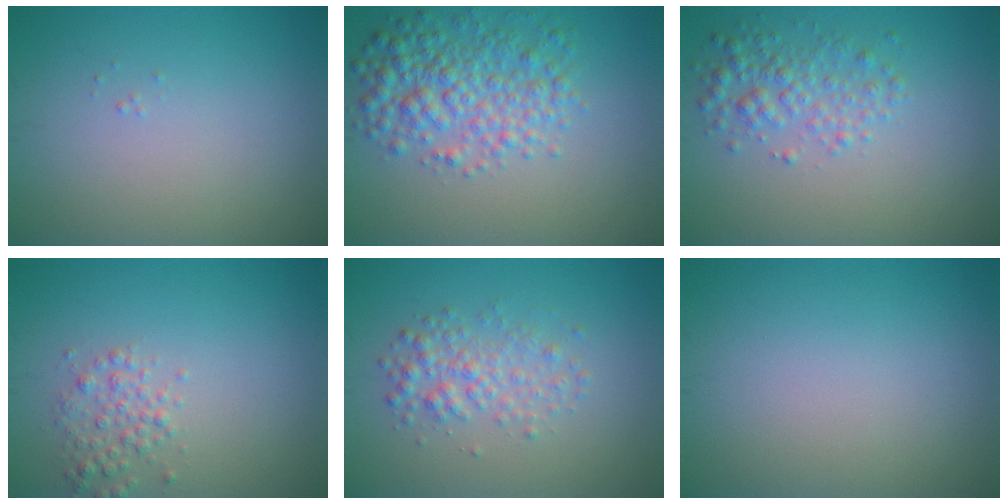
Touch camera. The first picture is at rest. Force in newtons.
{"total": 5.2, "press": 5.2, "slide": 0.1}
{"total": 2.8, "press": 2.8, "slide": 0.1}
{"total": 2.1, "press": 2.1, "slide": 0.0}
{"total": 2.7, "press": 2.7, "slide": 0.1}
{"total": 0.0}